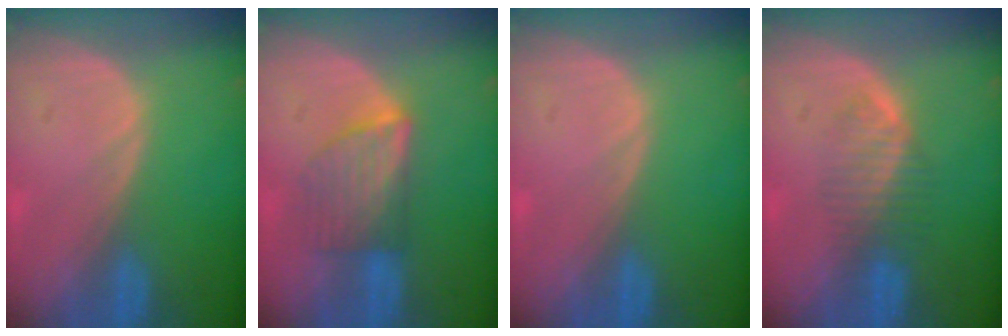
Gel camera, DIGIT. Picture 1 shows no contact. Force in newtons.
{"total": 6.0, "press": 5.9, "slide": 1.1}
{"total": 0.0}
{"total": 3.9, "press": 3.9, "slide": 0.8}